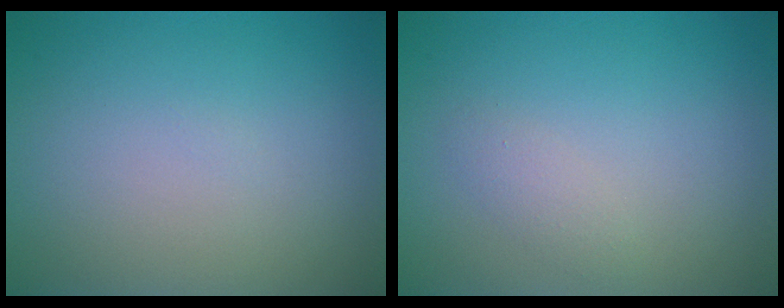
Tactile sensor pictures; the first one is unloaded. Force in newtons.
{"total": 1.1, "press": 1.1, "slide": 0.1}